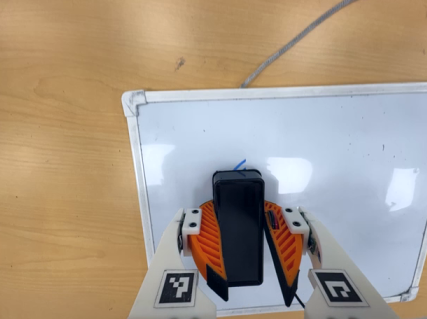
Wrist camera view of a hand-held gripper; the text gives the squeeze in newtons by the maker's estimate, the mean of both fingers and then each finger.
{"total": 16.9, "left": 17.8, "right": 16.0}